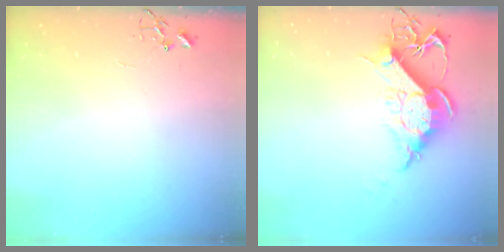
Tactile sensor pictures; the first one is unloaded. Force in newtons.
{"total": 12.6, "press": 12.6, "slide": 1.2}